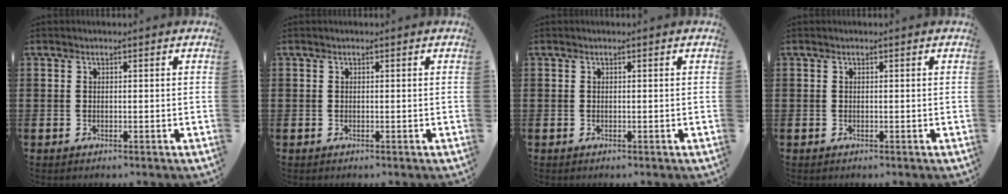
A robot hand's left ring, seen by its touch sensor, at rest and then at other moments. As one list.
[{"total": 0.0}, {"total": 0.0}, {"total": 0.0}]